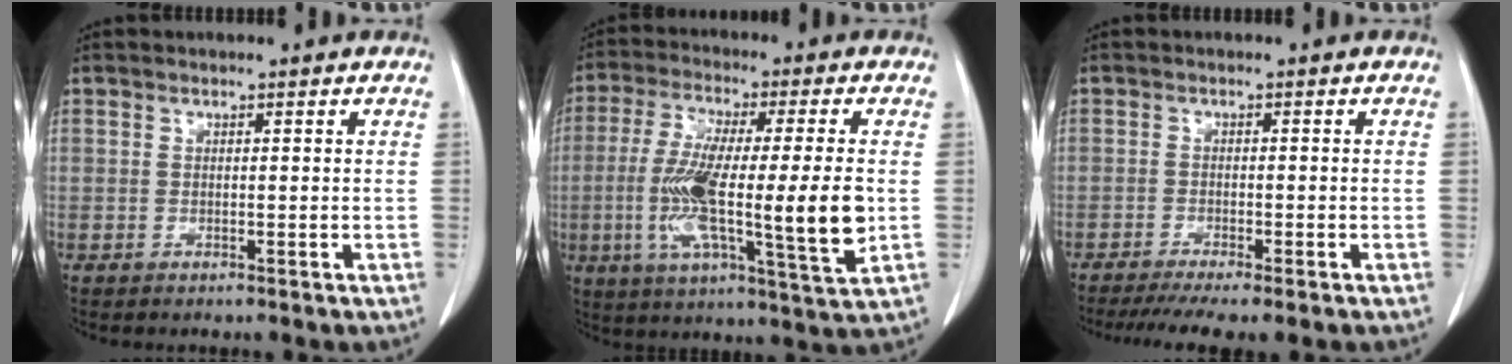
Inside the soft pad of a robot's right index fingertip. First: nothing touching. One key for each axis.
{"total": 18.3, "fx": -2.0, "fy": 2.0, "fz": 18.1, "tx": -0.312, "ty": -0.016, "tz": -0.035}
{"total": 8.1, "fx": -6.3, "fy": 0.5, "fz": 5.1, "tx": -0.067, "ty": -0.011, "tz": -0.096}